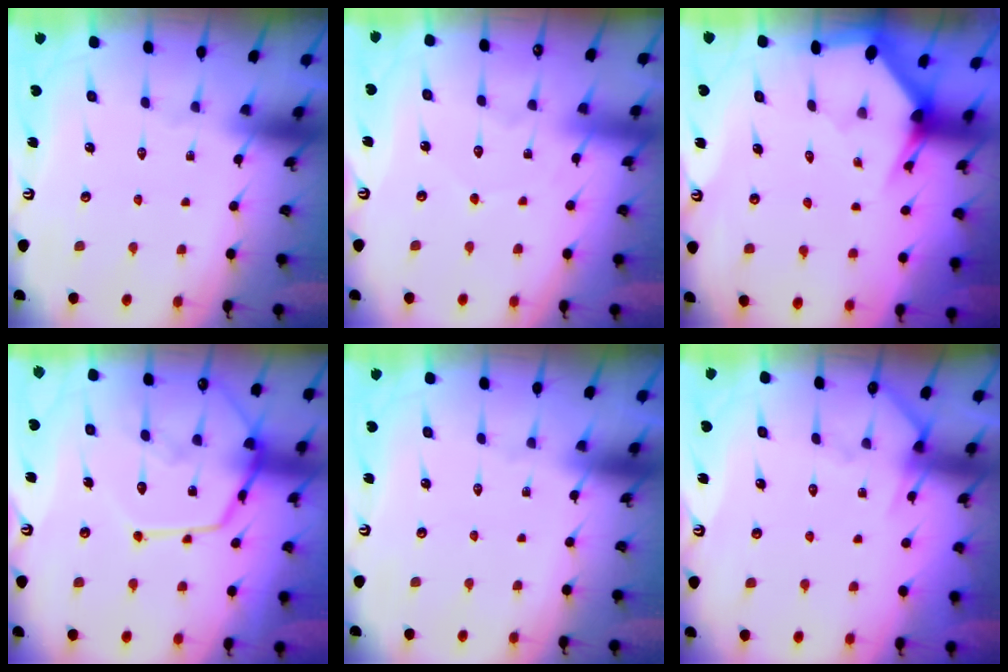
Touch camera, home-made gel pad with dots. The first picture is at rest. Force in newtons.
{"total": 4.8, "press": 4.8, "slide": 0.6}
{"total": 2.8, "press": 2.8, "slide": 0.1}
{"total": 15.6, "press": 15.6, "slide": 1.4}
{"total": 0.0}
{"total": 6.9, "press": 6.8, "slide": 0.8}